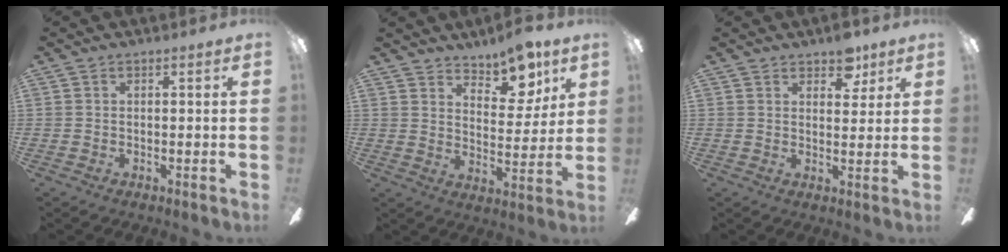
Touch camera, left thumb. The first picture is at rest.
{"total": 10.6, "force": [8.1, 4.6, 4.9], "torque": [-0.060, -0.049, 0.142]}
{"total": 6.2, "force": [4.6, 3.2, 2.6], "torque": [-0.015, -0.021, 0.077]}